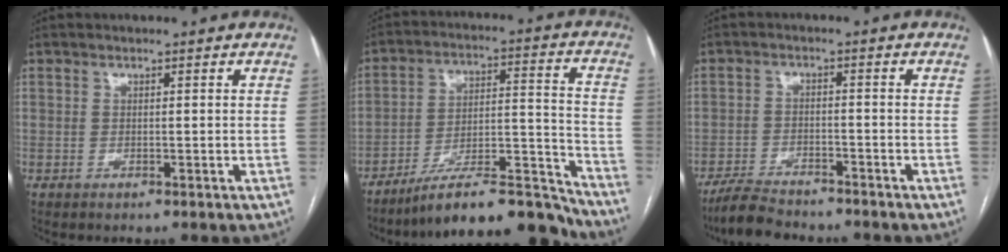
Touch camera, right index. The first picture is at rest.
{"total": 18.0, "force": [-16.2, 2.2, 7.5], "torque": [-0.089, 0.045, -0.260]}
{"total": 7.6, "force": [-6.8, 1.5, 2.9], "torque": [-0.054, -0.017, -0.118]}